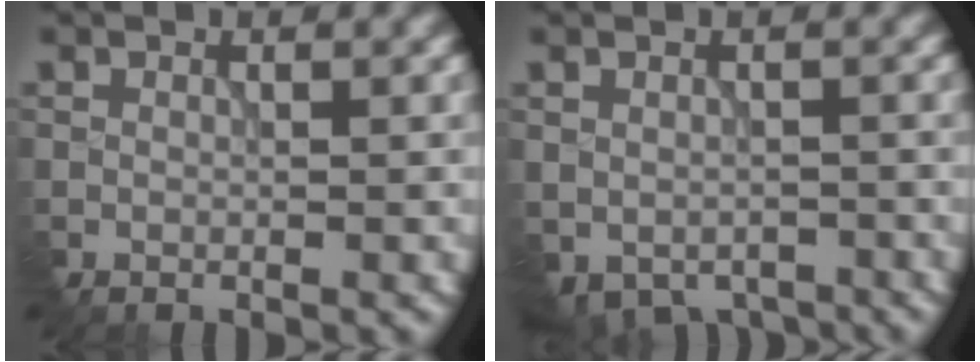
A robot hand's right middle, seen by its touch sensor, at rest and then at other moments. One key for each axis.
{"total": 3.4, "fx": -2.3, "fy": 2.1, "fz": 1.2, "tx": -0.020, "ty": -0.024, "tz": -0.025}